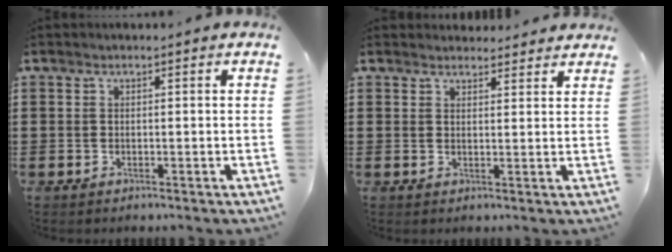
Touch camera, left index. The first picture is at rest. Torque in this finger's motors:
{"motor_torque": [1.11, -0.53, 0.15, 0.01]}